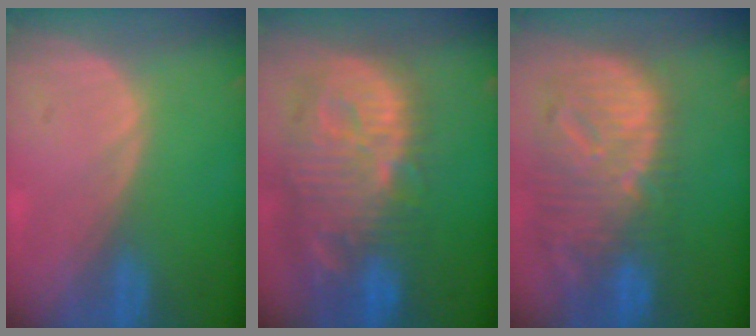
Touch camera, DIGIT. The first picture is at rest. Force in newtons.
{"total": 14.0, "press": 12.2, "slide": 6.8}
{"total": 12.5, "press": 10.9, "slide": 6.2}